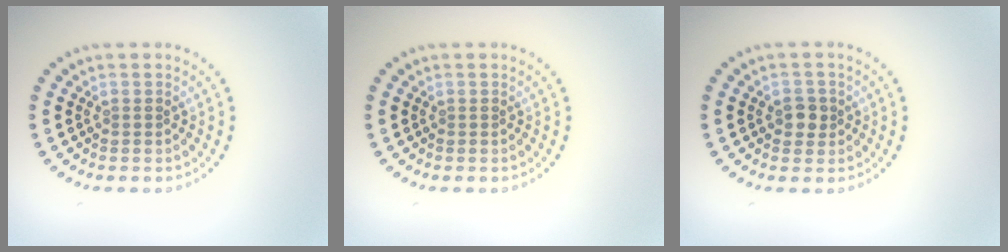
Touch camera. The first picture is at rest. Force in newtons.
{"total": 0.0}
{"total": 1.7, "press": 1.7, "slide": 0.5}